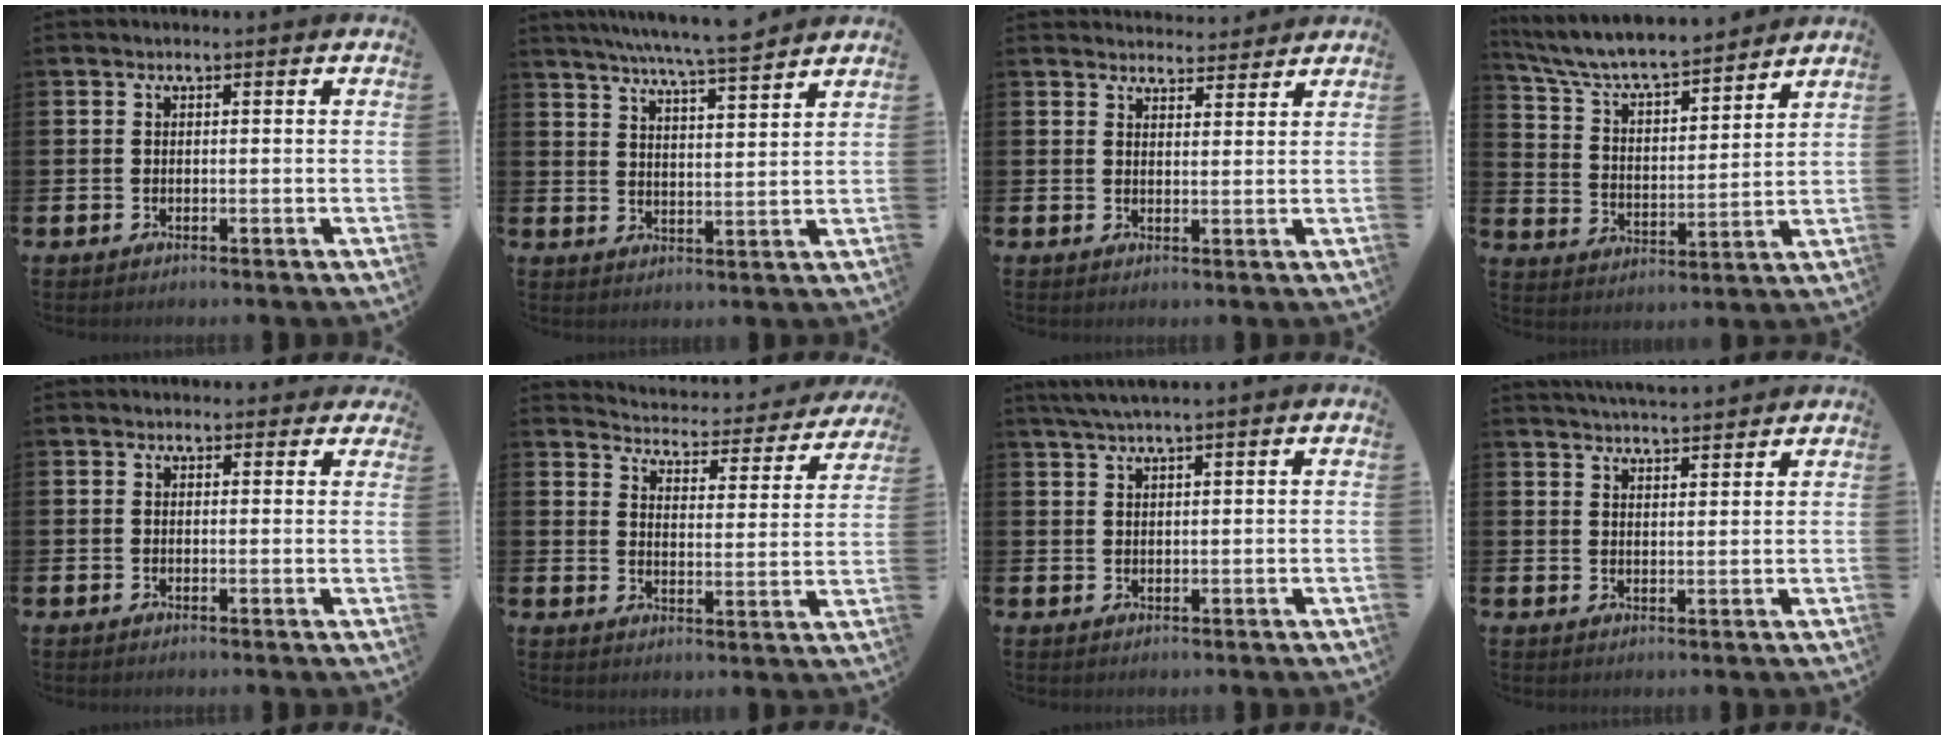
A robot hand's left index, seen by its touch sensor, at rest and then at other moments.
{"total": 6.7, "force": [6.4, -0.5, 2.0], "torque": [-0.056, -0.037, 0.113]}
{"total": 3.3, "force": [3.3, 0.7, -0.2], "torque": [0.004, -0.020, 0.058]}
{"total": 7.6, "force": [7.3, 1.1, 2.0], "torque": [-0.080, -0.057, 0.127]}
{"total": 1.1, "force": [0.8, 0.7, 0.1], "torque": [0.004, 0.007, 0.013]}
{"total": 4.3, "force": [4.3, 0.7, 0.5], "torque": [-0.030, -0.041, 0.067]}
{"total": 2.5, "force": [2.0, -0.1, 1.5], "torque": [-0.039, 0.004, 0.038]}
{"total": 4.2, "force": [4.2, 0.0, 0.1], "torque": [-0.012, -0.020, 0.076]}